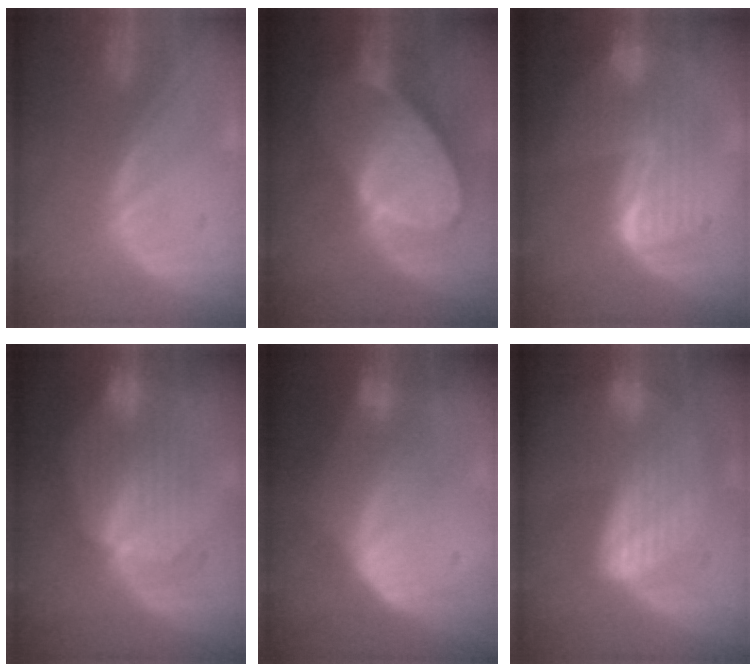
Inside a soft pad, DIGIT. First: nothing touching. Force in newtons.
{"total": 10.0, "press": 8.7, "slide": 4.8}
{"total": 7.2, "press": 7.2, "slide": 0.2}
{"total": 7.6, "press": 7.6, "slide": 0.5}
{"total": 7.4, "press": 6.4, "slide": 3.8}
{"total": 7.0, "press": 6.1, "slide": 3.5}